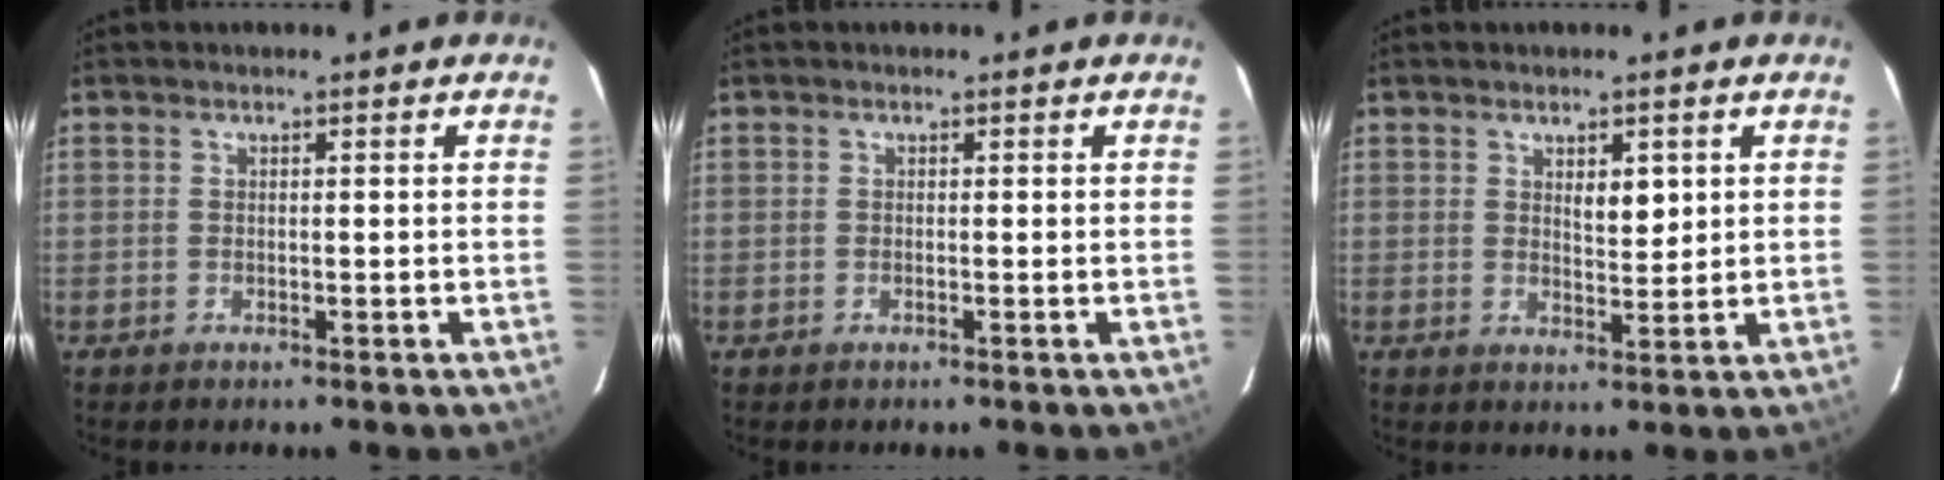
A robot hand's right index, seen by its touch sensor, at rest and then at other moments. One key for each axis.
{"total": 0.0}
{"total": 3.3, "fx": 1.3, "fy": 1.3, "fz": 2.7, "tx": -0.043, "ty": -0.004, "tz": 0.023}